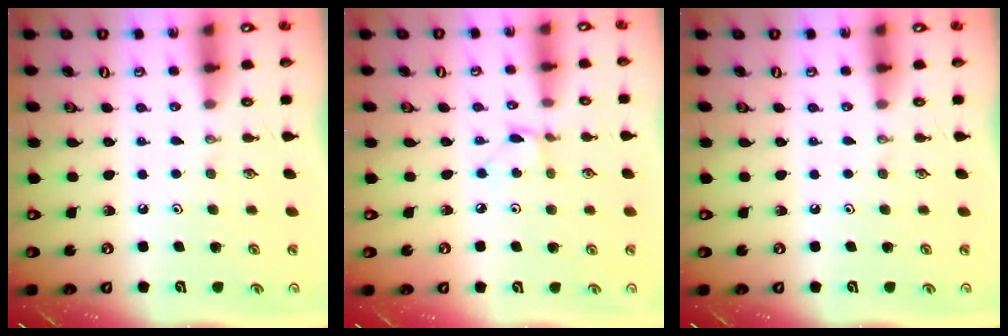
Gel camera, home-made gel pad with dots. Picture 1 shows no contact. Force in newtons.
{"total": 2.4, "press": 2.3, "slide": 0.3}
{"total": 0.0}